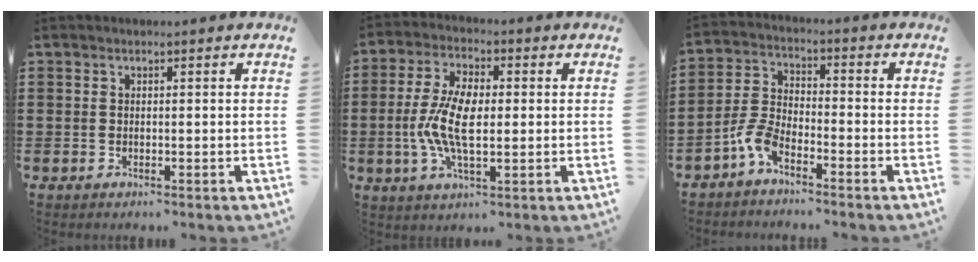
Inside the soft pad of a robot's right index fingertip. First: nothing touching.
{"total": 8.2, "force": [-0.7, 3.5, 7.4], "torque": [-0.167, -0.004, -0.019]}
{"total": 5.0, "force": [-3.9, 1.6, 2.7], "torque": [-0.085, -0.004, -0.082]}